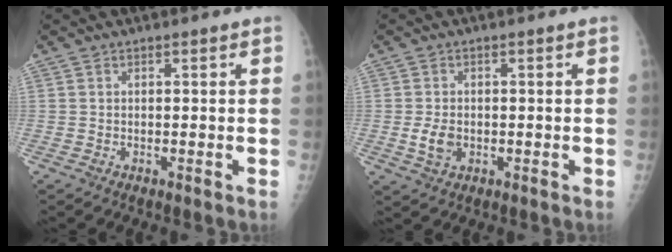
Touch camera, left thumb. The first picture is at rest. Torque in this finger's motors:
{"motor_torque": [-0.05, 0.58, 0.47, 0.19, 0.00]}